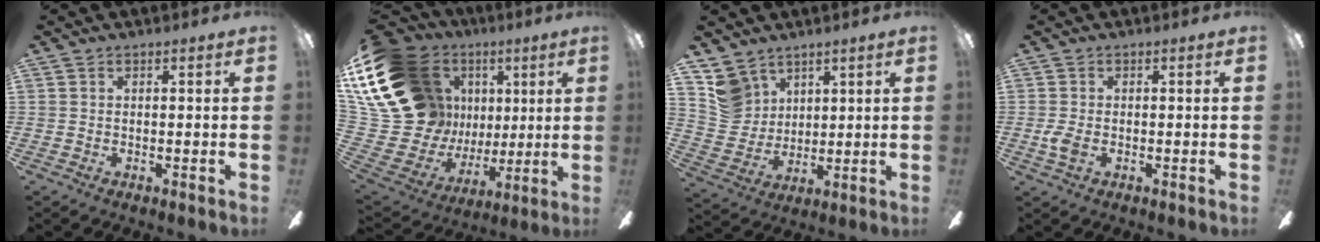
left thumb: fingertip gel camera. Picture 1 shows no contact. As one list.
[{"total": 25.8, "force": [9.3, 19.7, 13.8], "torque": [-0.282, -0.068, 0.225]}, {"total": 9.6, "force": [5.9, 7.2, 2.2], "torque": [-0.053, -0.025, 0.122]}, {"total": 3.3, "force": [-0.9, 1.9, 2.6], "torque": [-0.064, -0.004, -0.019]}]